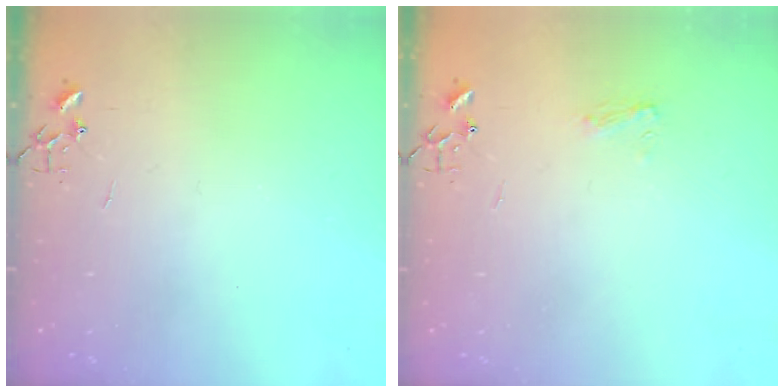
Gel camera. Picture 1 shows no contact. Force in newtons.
{"total": 5.7, "press": 5.7, "slide": 0.7}